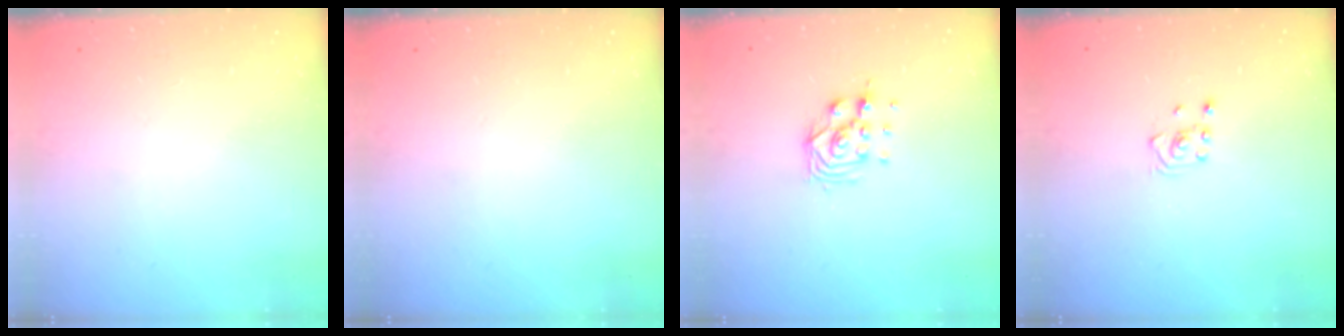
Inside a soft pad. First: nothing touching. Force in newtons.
{"total": 0.0}
{"total": 7.8, "press": 7.8, "slide": 0.6}
{"total": 2.8, "press": 2.6, "slide": 1.1}